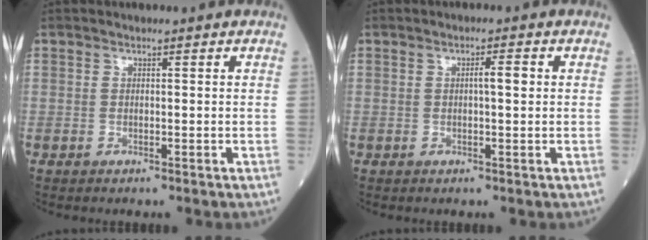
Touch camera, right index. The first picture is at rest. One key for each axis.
{"total": 2.0, "fx": 0.3, "fy": 0.2, "fz": 2.0, "tx": -0.032, "ty": 0.003, "tz": 0.003}